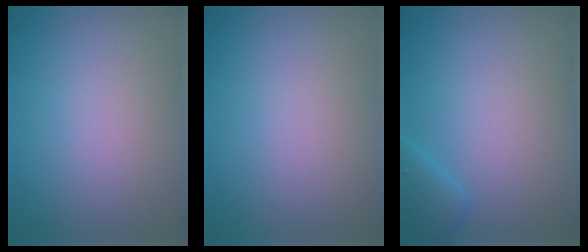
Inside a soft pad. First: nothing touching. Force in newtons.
{"total": 0.0}
{"total": 1.8, "press": 1.8, "slide": 0.1}